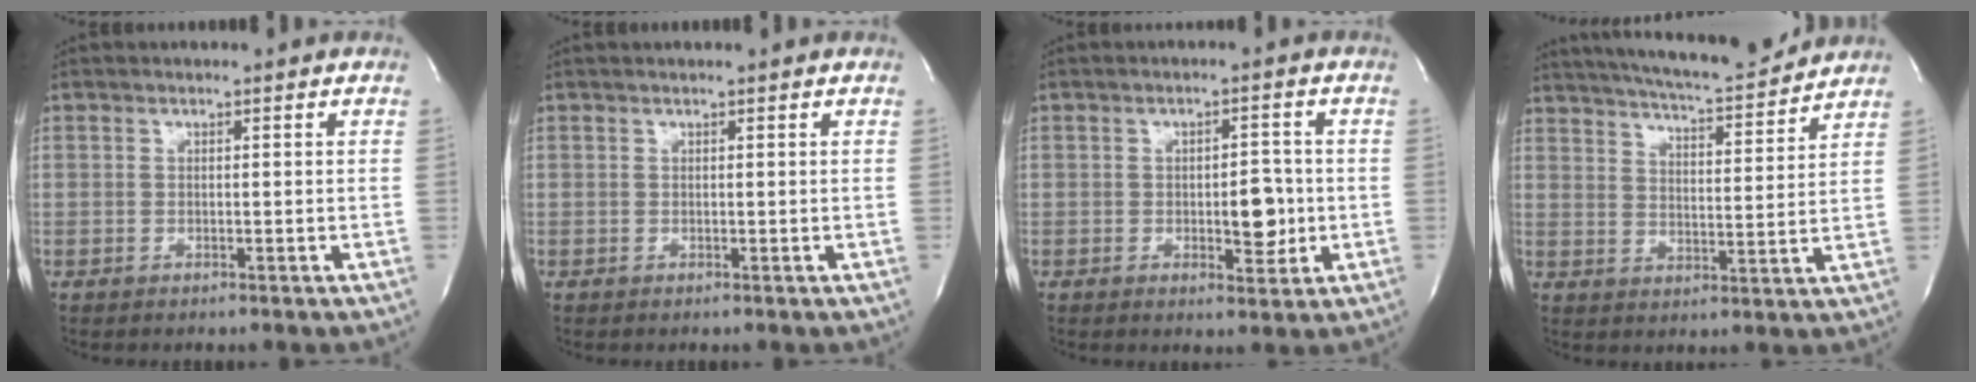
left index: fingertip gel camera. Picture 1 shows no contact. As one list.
[{"total": 1.3, "force": [1.2, -0.1, 0.5], "torque": [-0.009, 0.012, 0.016]}, {"total": 4.7, "force": [-0.8, 2.0, 4.2], "torque": [-0.055, -0.003, -0.006]}, {"total": 15.1, "force": [13.9, 1.3, 5.9], "torque": [-0.102, -0.004, 0.203]}]